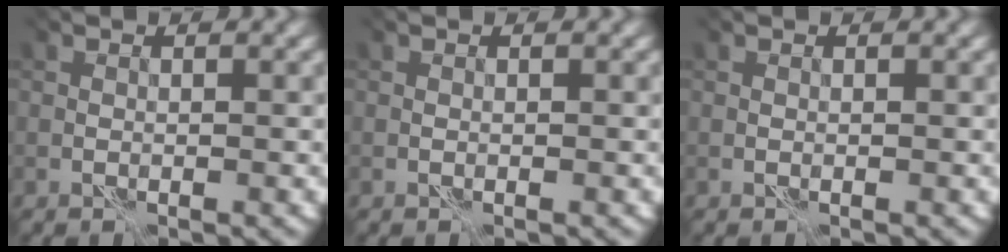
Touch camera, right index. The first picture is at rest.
{"total": 0.0}
{"total": 0.0}